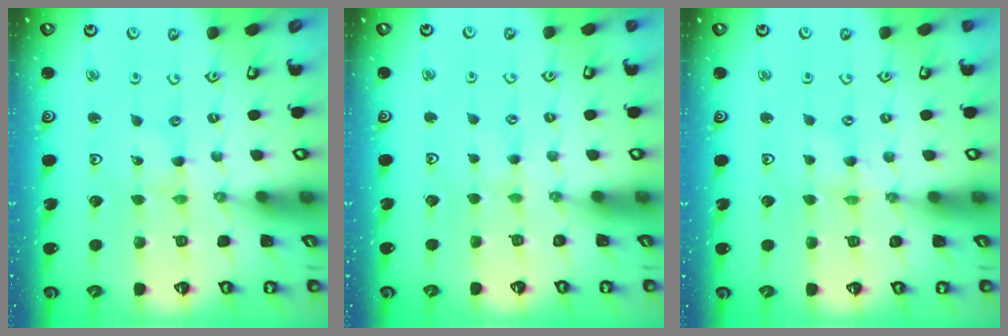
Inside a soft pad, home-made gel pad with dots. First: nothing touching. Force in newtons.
{"total": 1.7, "press": 1.7, "slide": 0.4}
{"total": 0.0}